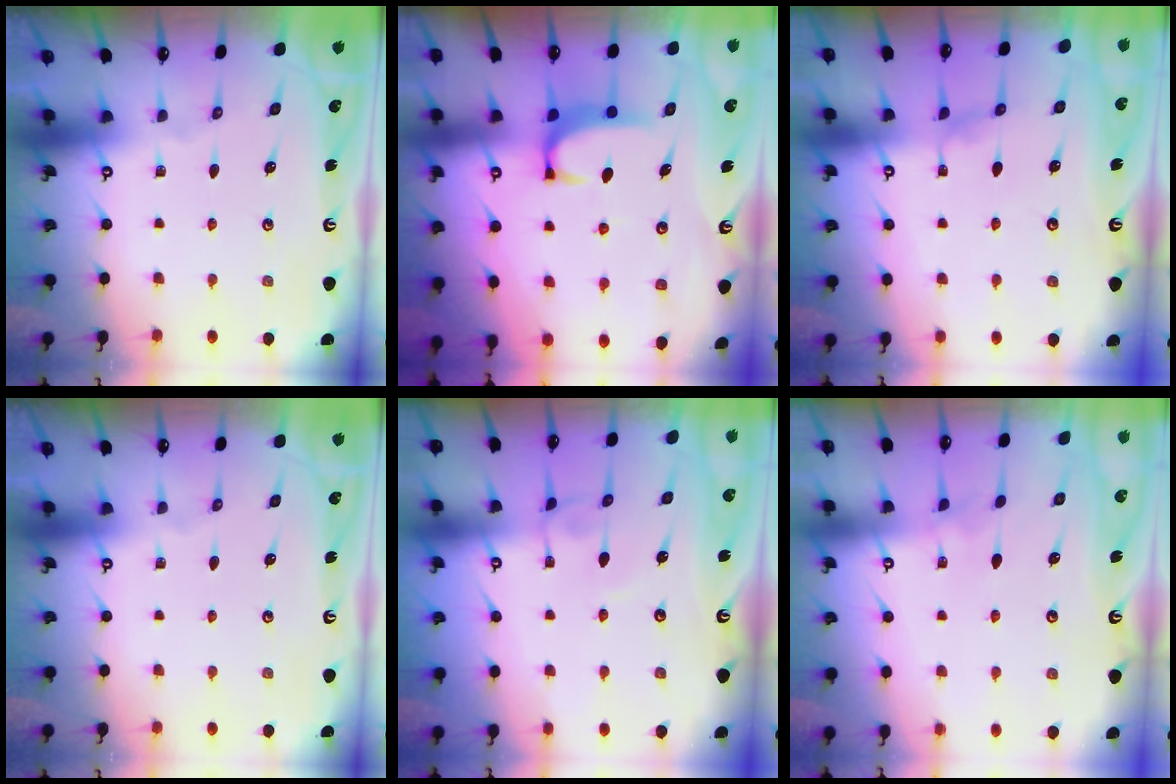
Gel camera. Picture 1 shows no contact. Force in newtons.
{"total": 2.5, "press": 2.4, "slide": 0.6}
{"total": 1.5, "press": 1.4, "slide": 0.3}
{"total": 0.0}
{"total": 3.3, "press": 3.3, "slide": 0.2}
{"total": 2.7, "press": 2.6, "slide": 0.3}